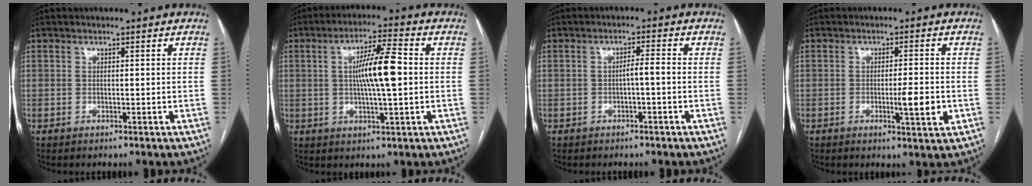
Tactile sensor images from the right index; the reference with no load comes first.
{"total": 9.1, "force": [0.5, 0.8, 9.0], "torque": [-0.160, 0.007, 0.006]}
{"total": 2.2, "force": [-0.6, 0.1, 2.1], "torque": [-0.030, 0.005, -0.011]}
{"total": 5.0, "force": [-1.2, 0.4, 4.9], "torque": [-0.078, -0.007, -0.015]}